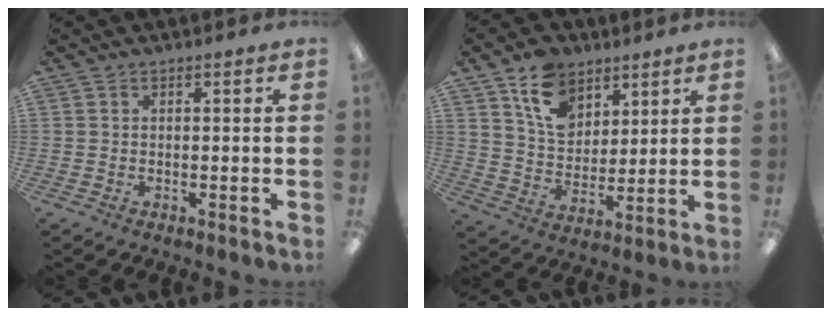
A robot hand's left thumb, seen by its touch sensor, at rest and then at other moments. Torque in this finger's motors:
{"motor_torque": [1.56, 1.44, 1.29, -0.83, 0.05]}